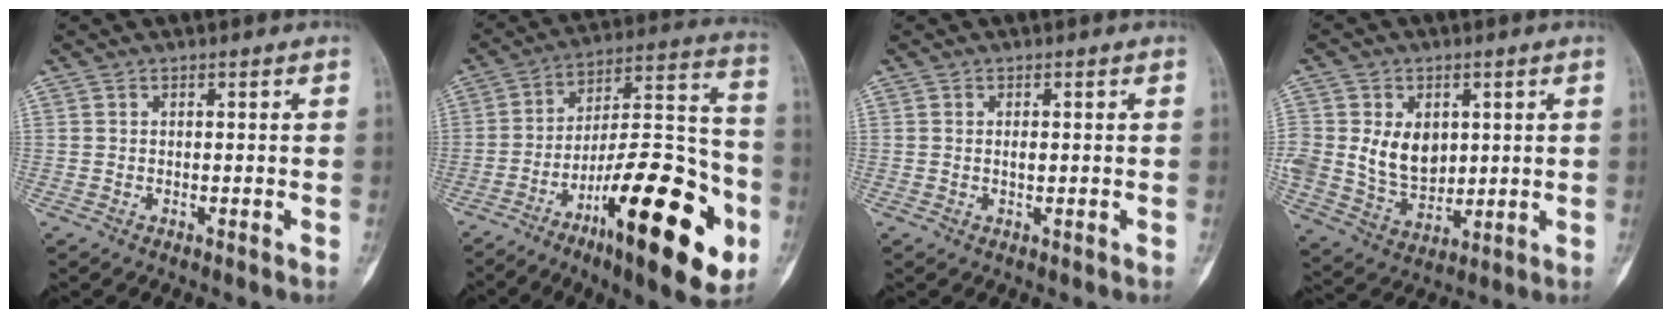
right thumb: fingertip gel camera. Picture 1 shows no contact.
{"total": 28.1, "force": [-11.7, 8.4, 24.2], "torque": [-0.335, 0.064, -0.175]}
{"total": 2.5, "force": [0.1, 1.2, 2.1], "torque": [-0.029, 0.001, 0.003]}
{"total": 12.1, "force": [2.1, 9.2, 7.6], "torque": [-0.114, -0.016, 0.055]}